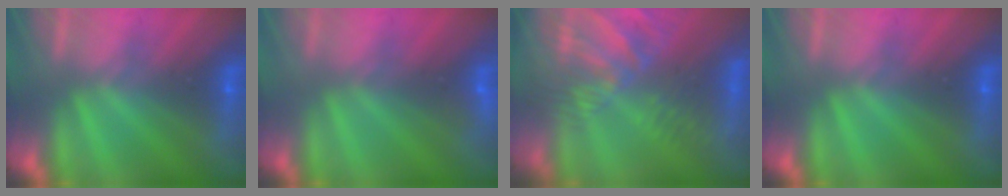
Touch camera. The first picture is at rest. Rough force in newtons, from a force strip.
{"total": 2.9}
{"total": 9.5}
{"total": 0.0}